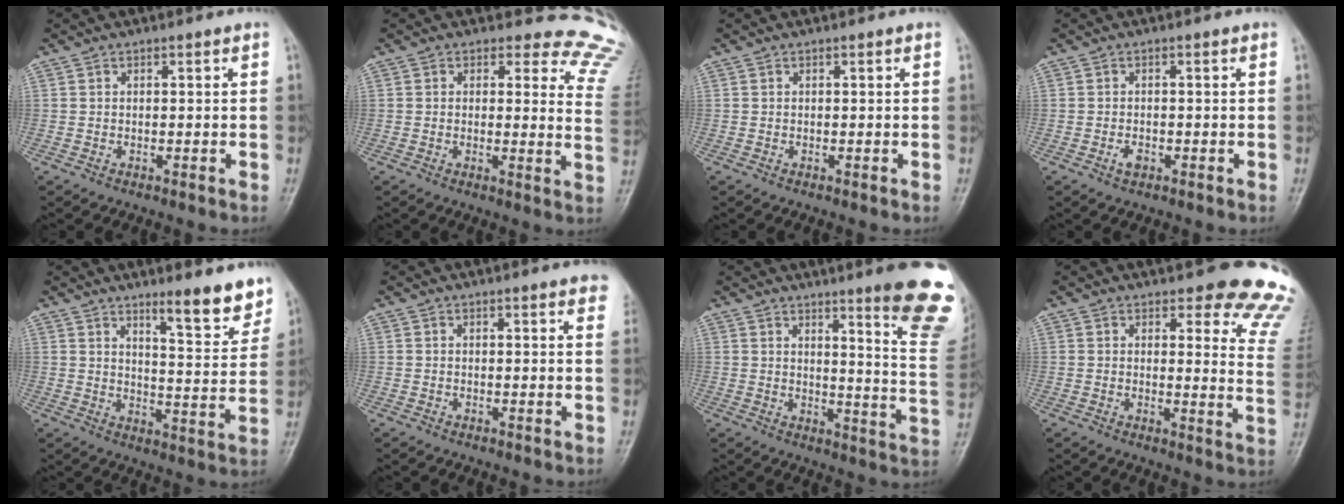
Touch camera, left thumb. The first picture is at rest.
{"total": 13.5, "force": [12.9, 4.0, 0.1], "torque": [0.065, -0.128, 0.091]}
{"total": 0.0}
{"total": 1.6, "force": [-0.7, 0.9, 1.1], "torque": [-0.016, 0.001, -0.012]}
{"total": 10.9, "force": [8.0, 2.0, 7.1], "torque": [-0.072, -0.061, 0.118]}
{"total": 4.9, "force": [3.9, 0.9, 2.9], "torque": [-0.019, -0.005, 0.030]}
{"total": 17.5, "force": [11.2, 2.0, 13.3], "torque": [-0.132, -0.082, 0.135]}
{"total": 14.9, "force": [13.7, 3.6, 4.8], "torque": [0.003, -0.123, 0.120]}